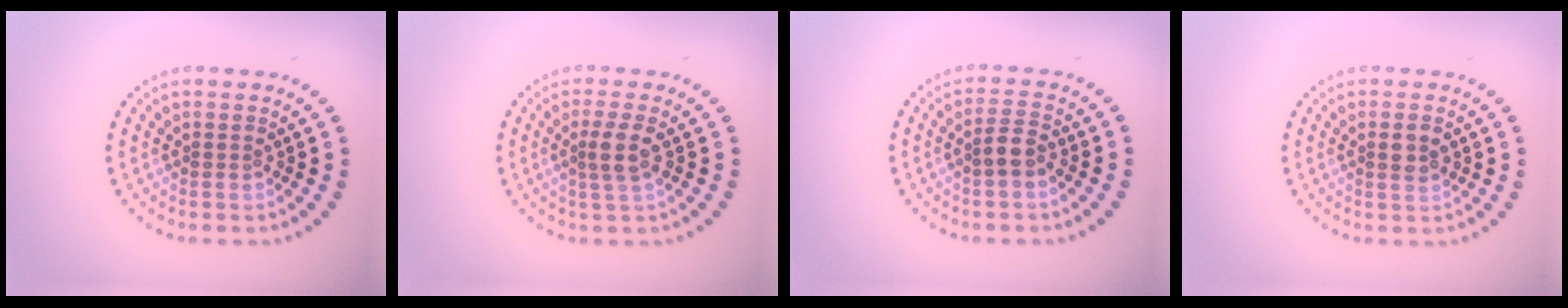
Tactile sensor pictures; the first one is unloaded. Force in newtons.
{"total": 2.2, "press": 1.7, "slide": 1.3}
{"total": 2.0, "press": 1.8, "slide": 0.9}
{"total": 1.6, "press": 1.6, "slide": 0.5}